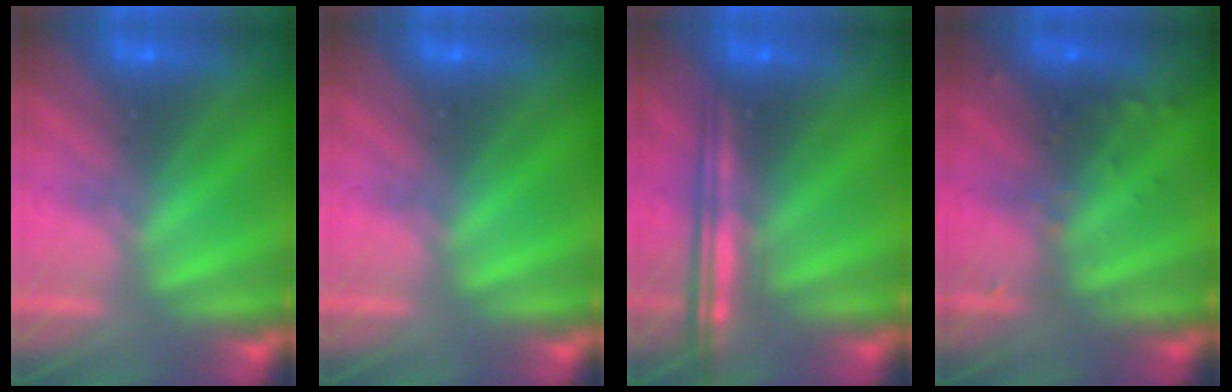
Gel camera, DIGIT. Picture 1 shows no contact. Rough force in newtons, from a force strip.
{"total": 0.0}
{"total": 8.4}
{"total": 2.9}